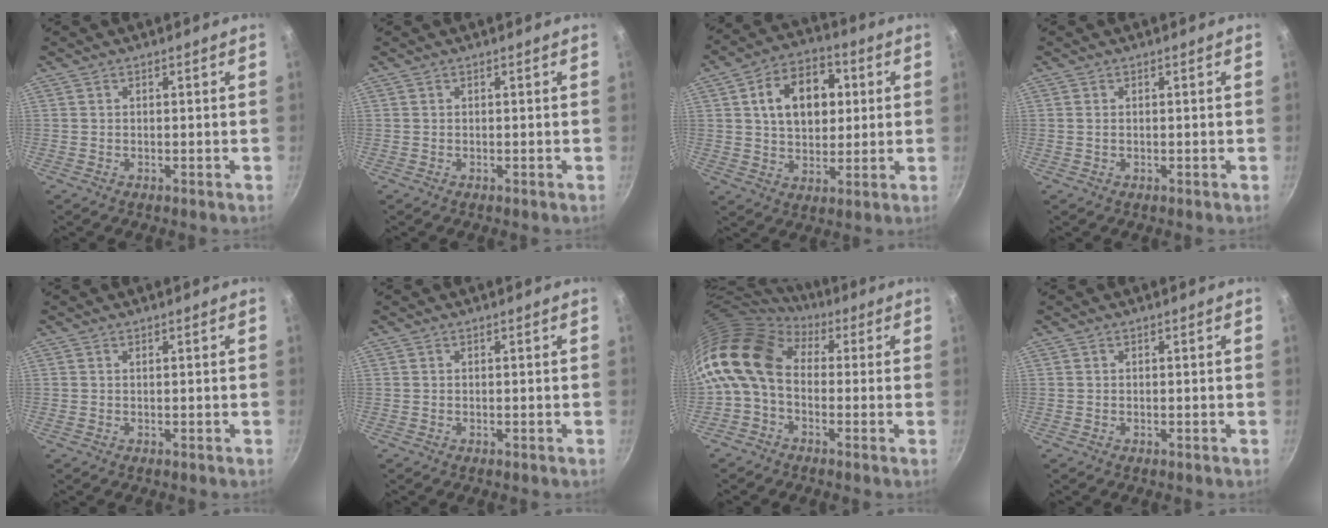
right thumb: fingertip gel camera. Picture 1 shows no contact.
{"total": 0.0}
{"total": 14.4, "force": [3.4, 9.9, 9.9], "torque": [-0.128, 0.012, 0.046]}
{"total": 0.6, "force": [0.1, 0.4, 0.5], "torque": [-0.009, 0.001, 0.001]}
{"total": 0.0}
{"total": 0.0}
{"total": 14.7, "force": [1.2, 10.5, 10.2], "torque": [-0.199, 0.027, -0.003]}
{"total": 0.0}